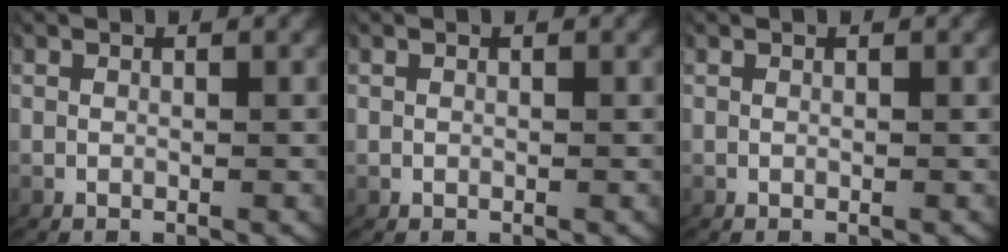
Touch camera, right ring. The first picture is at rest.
{"total": 0.0}
{"total": 0.0}